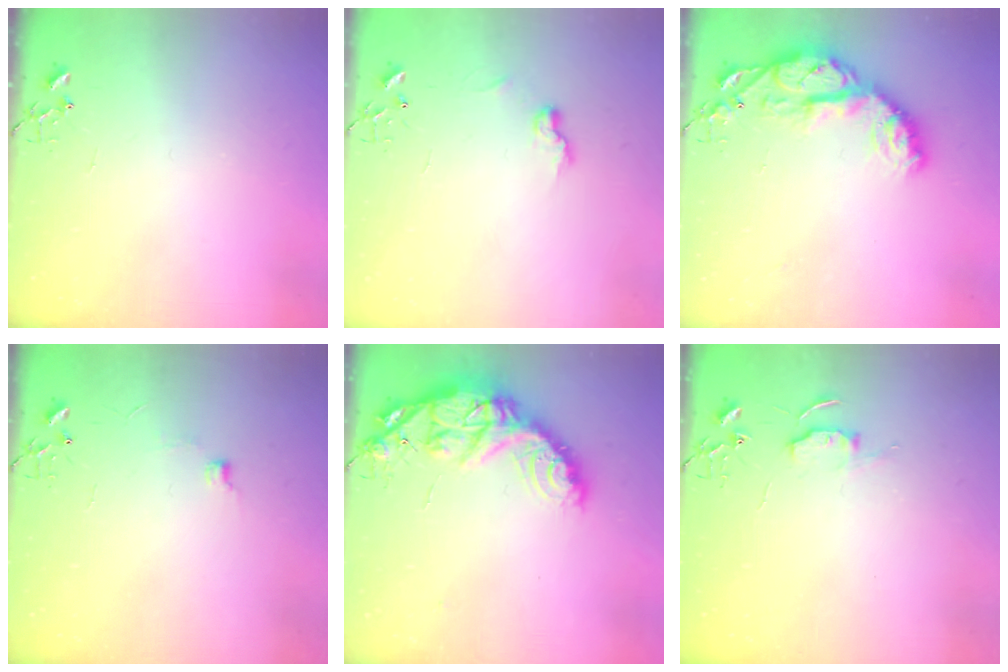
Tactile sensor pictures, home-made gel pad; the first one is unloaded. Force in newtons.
{"total": 6.7, "press": 6.7, "slide": 0.4}
{"total": 14.9, "press": 14.8, "slide": 1.5}
{"total": 5.6, "press": 5.6, "slide": 0.7}
{"total": 17.5, "press": 17.4, "slide": 1.4}
{"total": 5.7, "press": 5.7, "slide": 0.6}